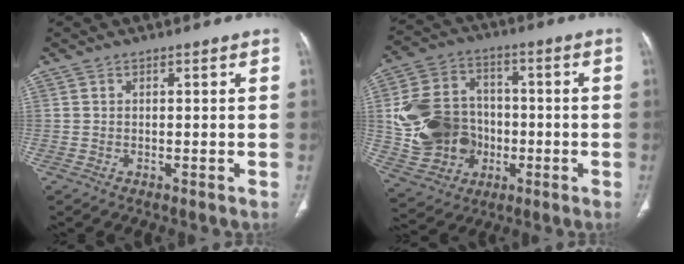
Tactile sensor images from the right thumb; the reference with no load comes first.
{"total": 17.7, "force": [-1.7, 14.7, 9.7], "torque": [-0.160, 0.020, -0.018]}